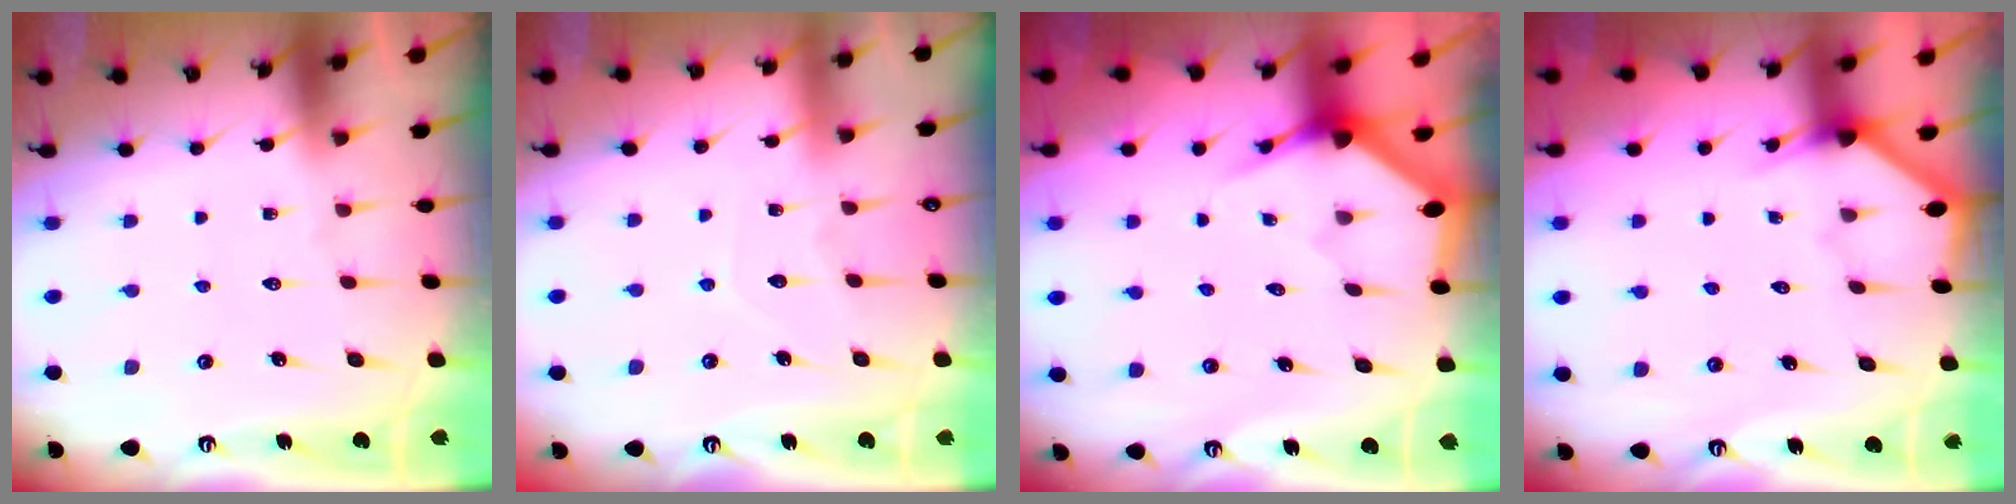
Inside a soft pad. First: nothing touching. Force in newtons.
{"total": 5.0, "press": 4.9, "slide": 0.6}
{"total": 3.3, "press": 3.3, "slide": 0.1}
{"total": 2.6, "press": 2.6, "slide": 0.3}